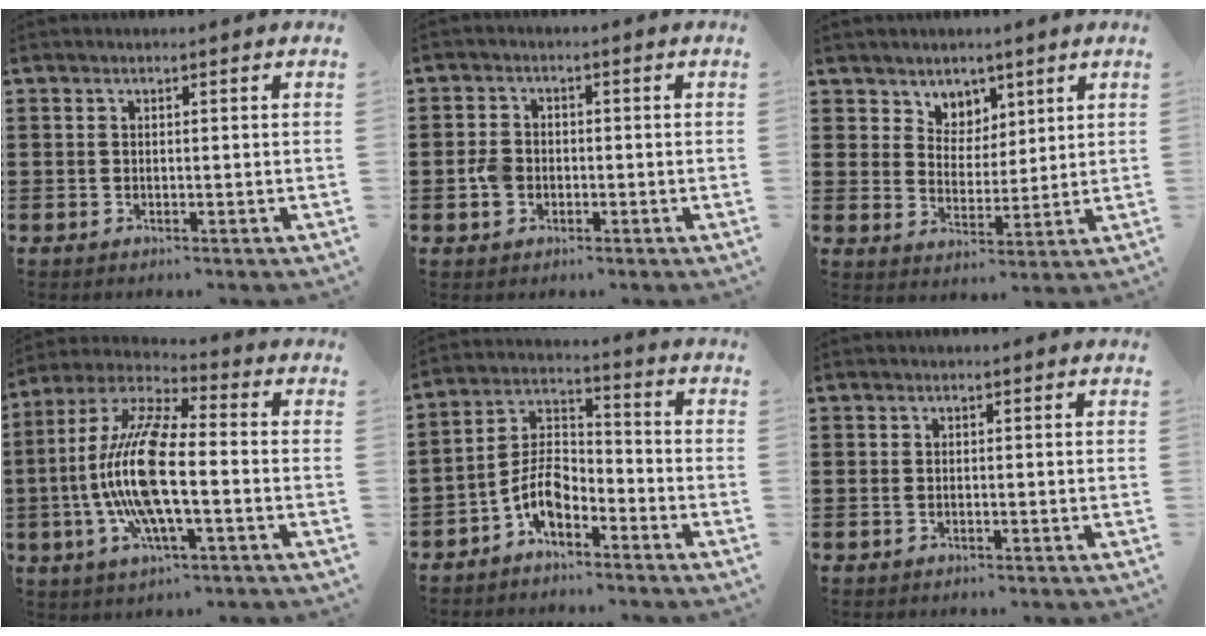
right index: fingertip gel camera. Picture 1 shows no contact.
{"total": 3.1, "force": [-0.9, 2.4, 1.8], "torque": [-0.050, 0.000, -0.021]}
{"total": 5.0, "force": [3.5, 3.5, -0.3], "torque": [-0.021, -0.001, 0.064]}
{"total": 13.5, "force": [-2.2, 3.6, 12.8], "torque": [-0.284, -0.016, -0.045]}
{"total": 7.0, "force": [-4.4, 3.4, 4.3], "torque": [-0.104, 0.004, -0.090]}
{"total": 0.5, "force": [-0.2, 0.3, 0.4], "torque": [-0.010, -0.001, -0.003]}